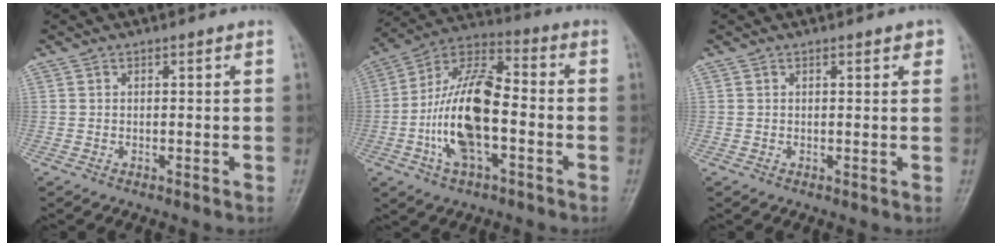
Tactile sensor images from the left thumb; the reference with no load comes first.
{"total": 16.7, "force": [-3.4, 7.7, 14.5], "torque": [-0.274, 0.035, -0.069]}
{"total": 1.9, "force": [1.1, 0.9, 1.2], "torque": [-0.006, -0.003, 0.012]}